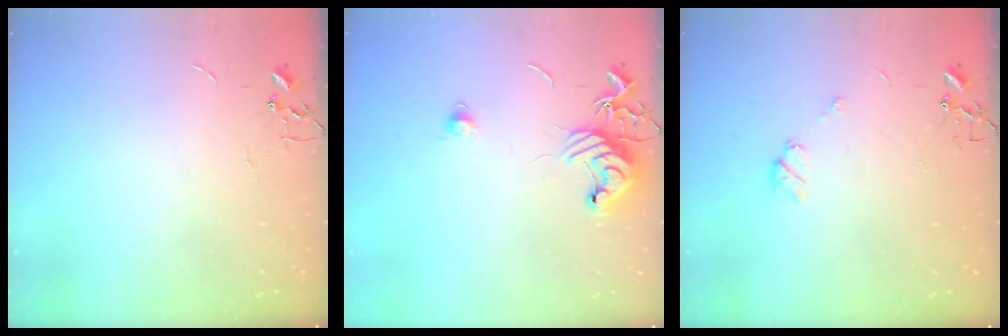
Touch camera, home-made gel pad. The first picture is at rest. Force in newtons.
{"total": 11.0, "press": 10.9, "slide": 0.9}
{"total": 5.7, "press": 5.7, "slide": 0.7}